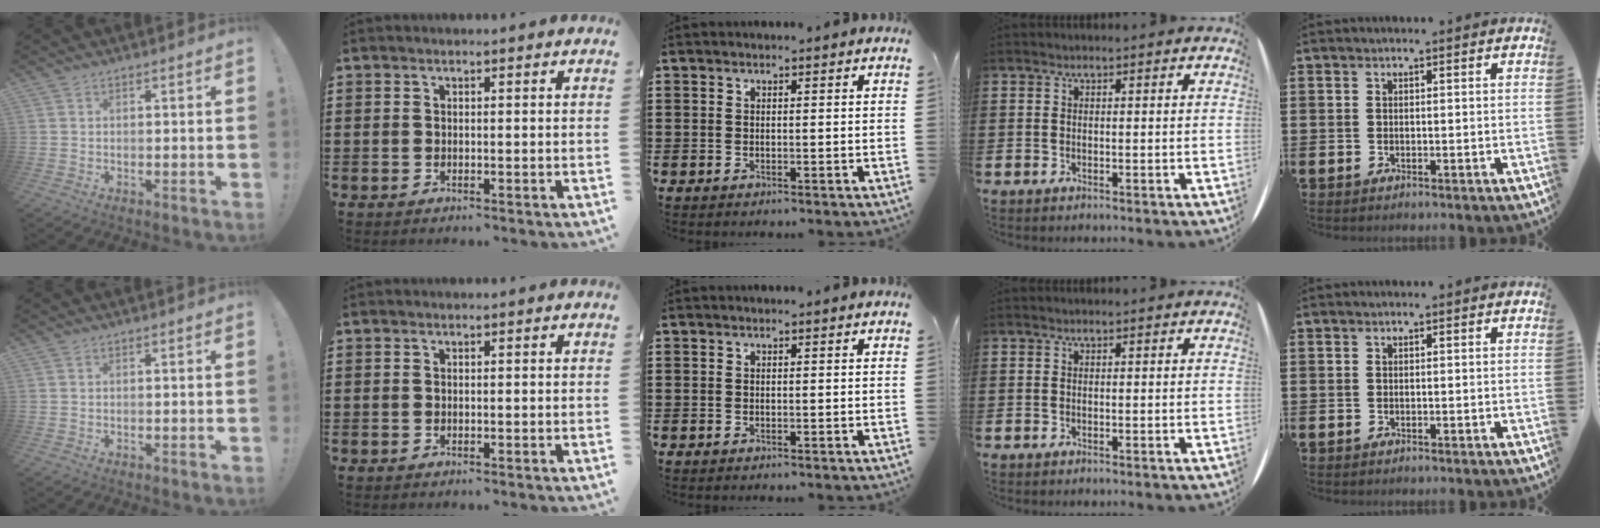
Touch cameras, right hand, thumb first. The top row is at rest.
{}